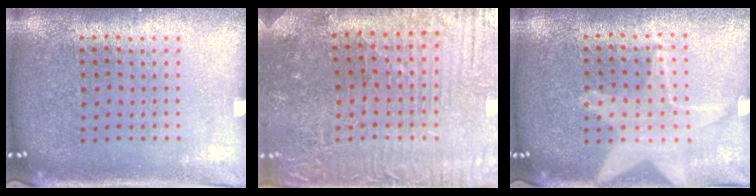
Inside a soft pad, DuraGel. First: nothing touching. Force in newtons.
{"total": 2.0, "press": 1.9, "slide": 0.4}
{"total": 1.6, "press": 1.5, "slide": 0.6}